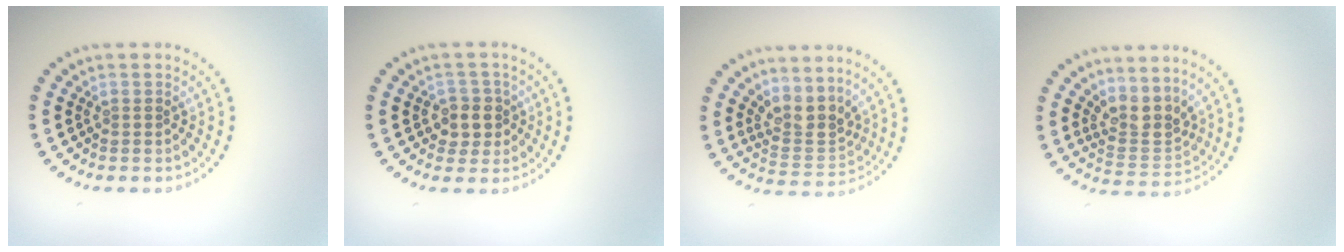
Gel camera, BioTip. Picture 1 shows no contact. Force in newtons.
{"total": 2.5, "press": 2.3, "slide": 0.9}
{"total": 3.3, "press": 2.5, "slide": 2.1}
{"total": 3.3, "press": 2.5, "slide": 2.2}